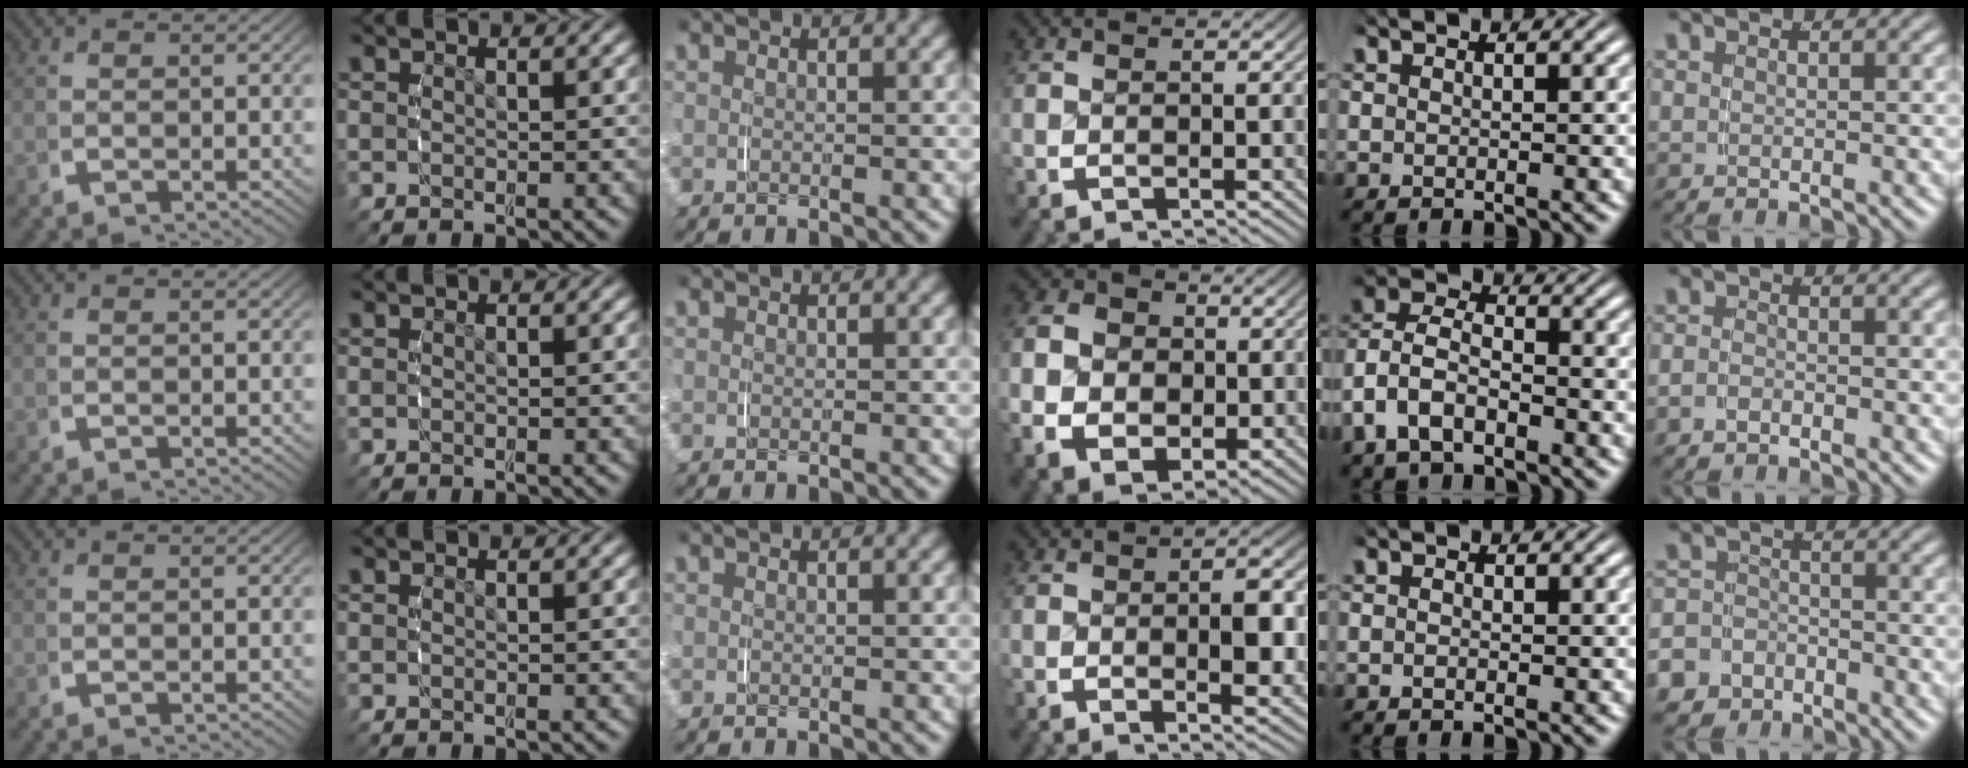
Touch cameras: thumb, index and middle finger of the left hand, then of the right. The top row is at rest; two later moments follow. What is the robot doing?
{"motion": "grasp_and_lifting", "object": "scarf"}